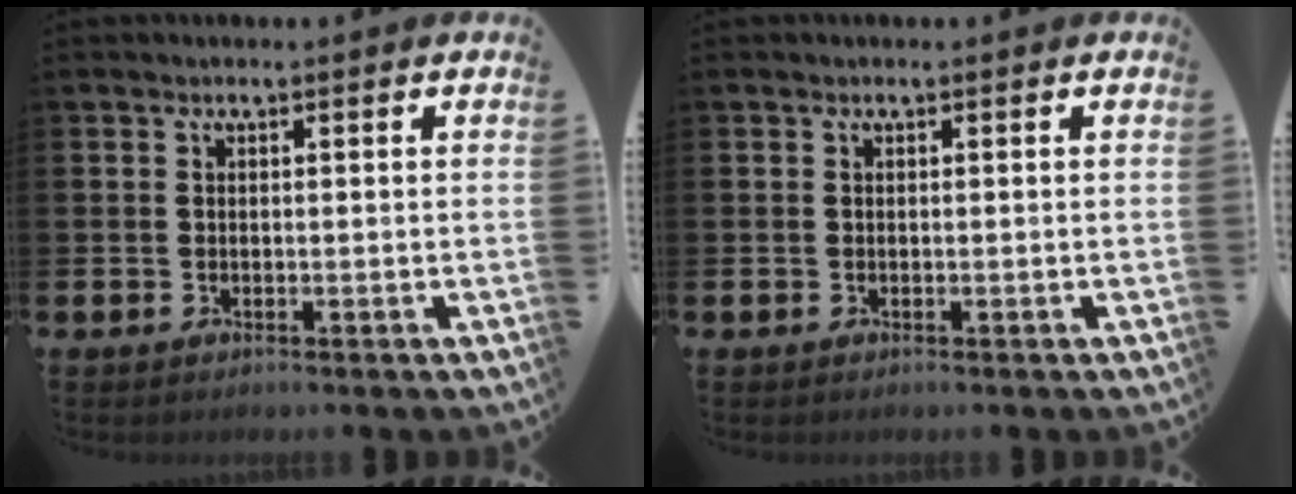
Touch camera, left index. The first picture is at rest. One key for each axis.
{"total": 0.0}